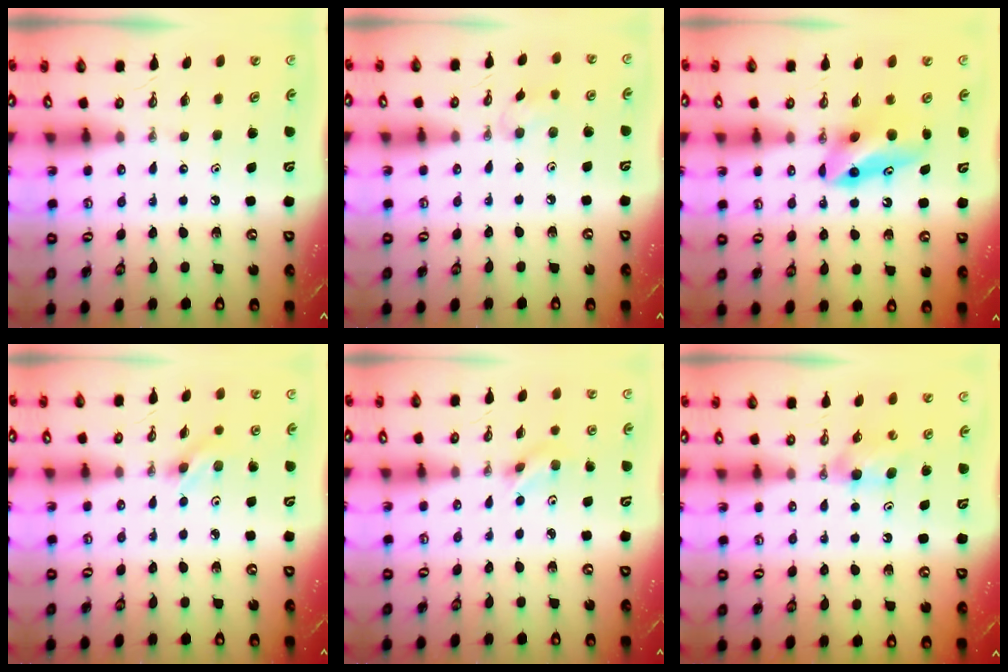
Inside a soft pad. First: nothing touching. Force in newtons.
{"total": 6.3, "press": 5.5, "slide": 3.1}
{"total": 9.2, "press": 8.5, "slide": 3.6}
{"total": 2.6, "press": 2.3, "slide": 1.3}
{"total": 2.6, "press": 2.4, "slide": 0.9}
{"total": 4.1, "press": 3.7, "slide": 1.6}